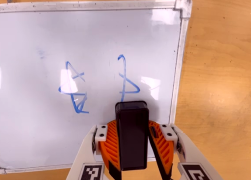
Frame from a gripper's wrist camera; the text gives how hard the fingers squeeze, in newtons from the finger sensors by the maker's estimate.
{"total": 6.2, "left": 6.8, "right": 5.7}